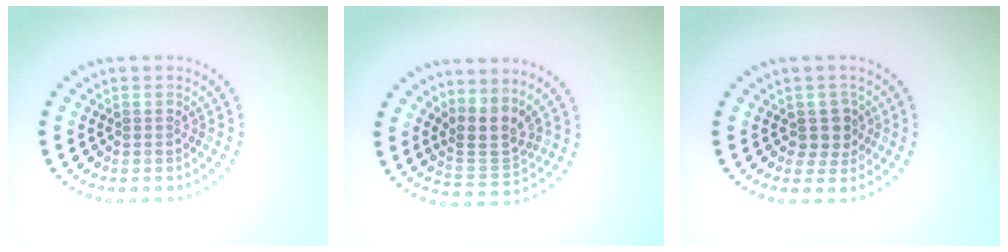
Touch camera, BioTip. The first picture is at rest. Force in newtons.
{"total": 3.0, "press": 2.3, "slide": 1.9}
{"total": 2.1, "press": 1.7, "slide": 1.2}